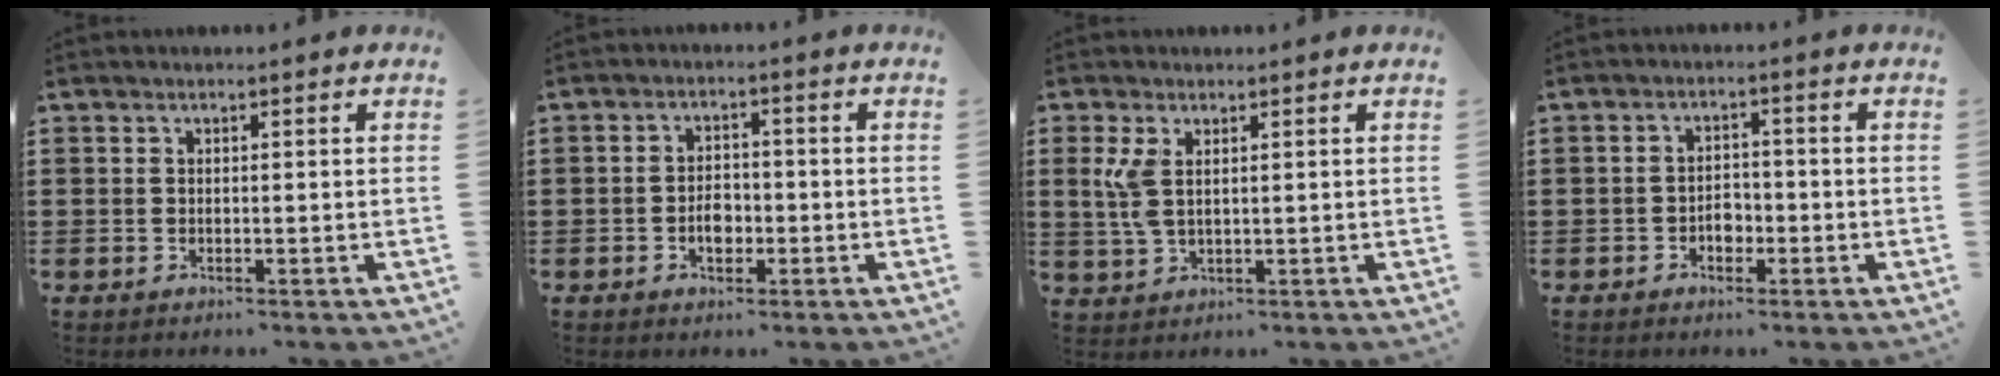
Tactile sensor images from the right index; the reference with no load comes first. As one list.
[{"total": 3.6, "force": [-1.1, 2.3, 2.5], "torque": [-0.032, -0.003, -0.023]}, {"total": 4.2, "force": [1.3, 1.9, 3.5], "torque": [-0.089, 0.001, 0.019]}, {"total": 2.6, "force": [-1.1, 1.8, 1.5], "torque": [-0.032, 0.004, -0.024]}]